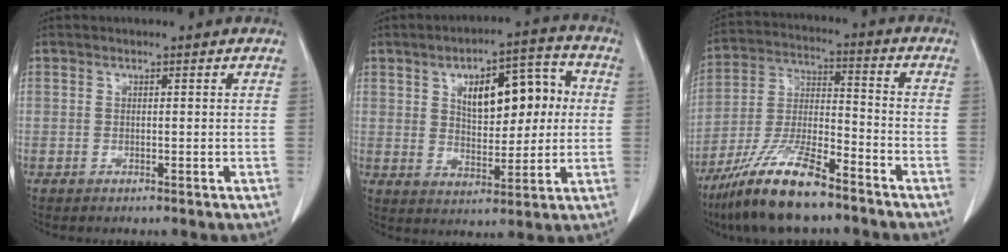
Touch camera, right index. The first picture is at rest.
{"total": 12.1, "force": [2.6, 5.7, 10.4], "torque": [-0.147, 0.030, 0.045]}
{"total": 14.3, "force": [-10.4, 2.6, 9.5], "torque": [-0.191, -0.016, -0.191]}